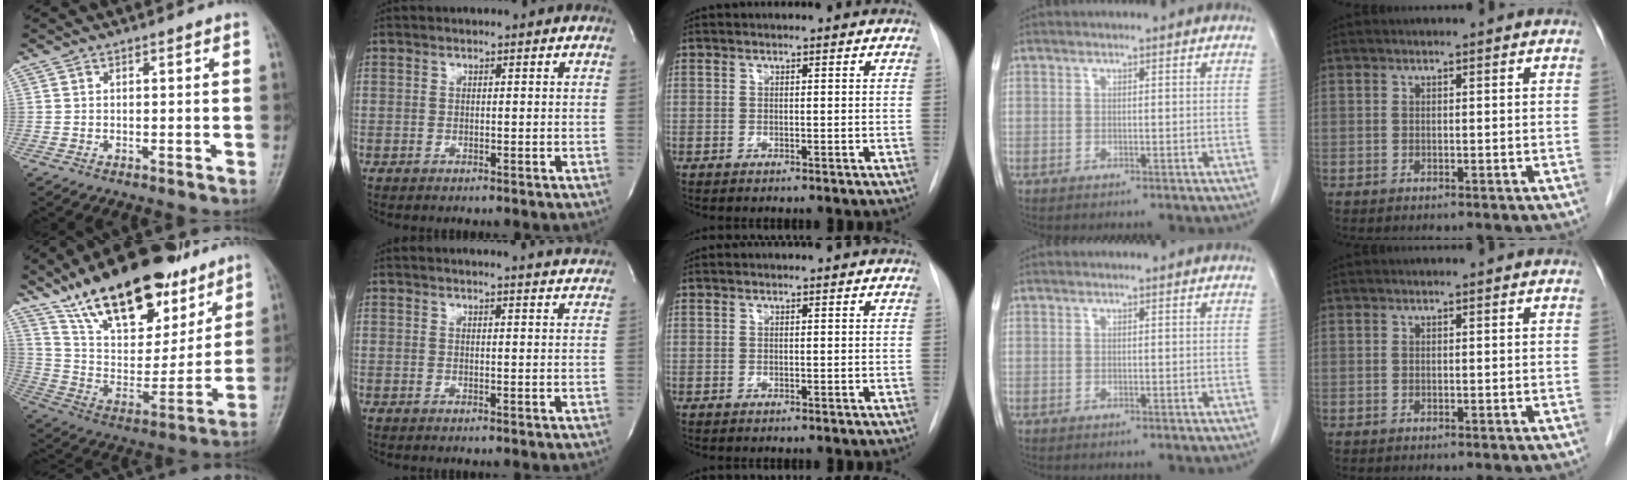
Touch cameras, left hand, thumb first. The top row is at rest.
{"thumb": {"total": 26.7, "force": [17.9, 12.0, 15.8], "torque": [-0.217, -0.053, 0.299]}, "index": {"total": 10.3, "force": [9.9, -0.3, 2.8], "torque": [-0.037, -0.024, 0.098]}}